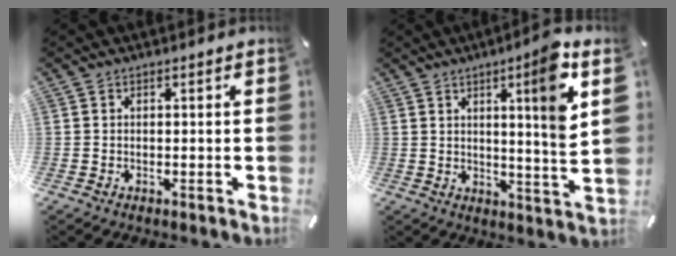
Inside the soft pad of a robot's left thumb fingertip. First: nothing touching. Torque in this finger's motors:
{"motor_torque": [3.12, 1.89, 2.05, -0.72, 0.51]}